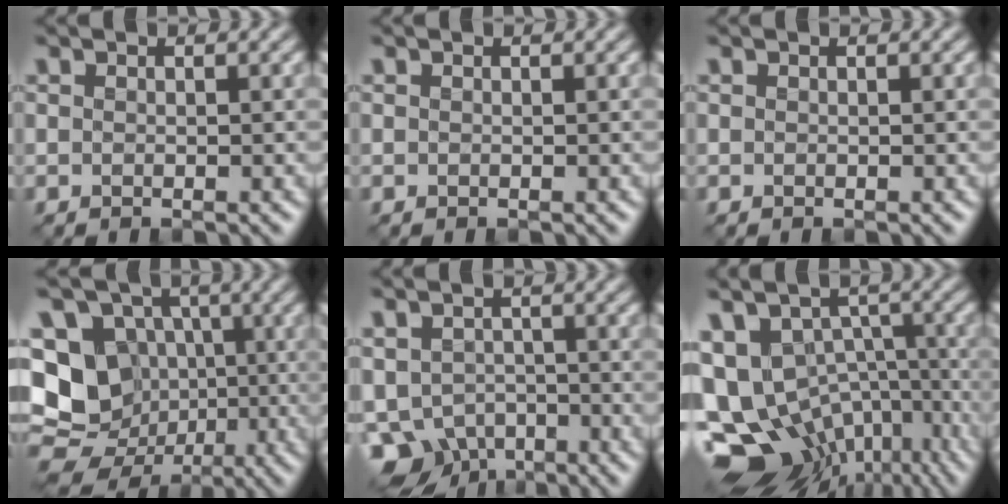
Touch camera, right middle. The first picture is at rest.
{"total": 0.0}
{"total": 0.0}
{"total": 16.4, "force": [-3.8, 14.4, 6.7], "torque": [-0.144, 0.012, -0.092]}
{"total": 5.5, "force": [-2.9, 4.1, 2.3], "torque": [-0.040, -0.010, -0.061]}
{"total": 17.0, "force": [-5.5, 12.7, 9.9], "torque": [-0.217, -0.039, -0.040]}